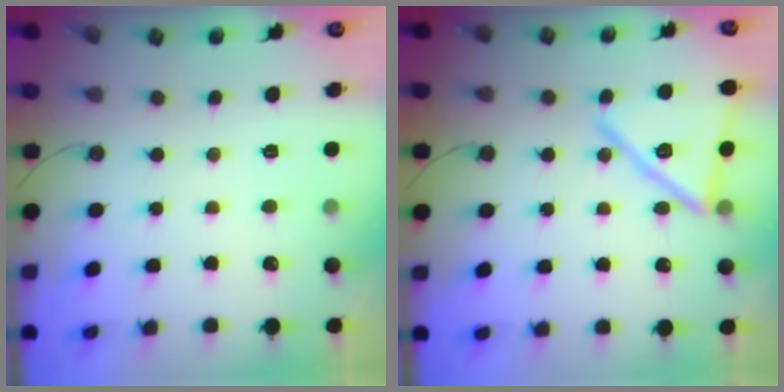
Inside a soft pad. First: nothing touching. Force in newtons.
{"total": 17.5, "press": 16.4, "slide": 6.1}